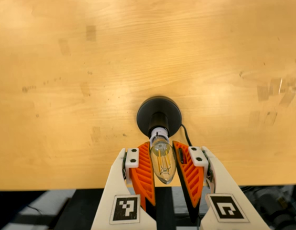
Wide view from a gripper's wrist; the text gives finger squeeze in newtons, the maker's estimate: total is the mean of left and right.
{"total": 11.3, "left": 9.8, "right": 12.9}